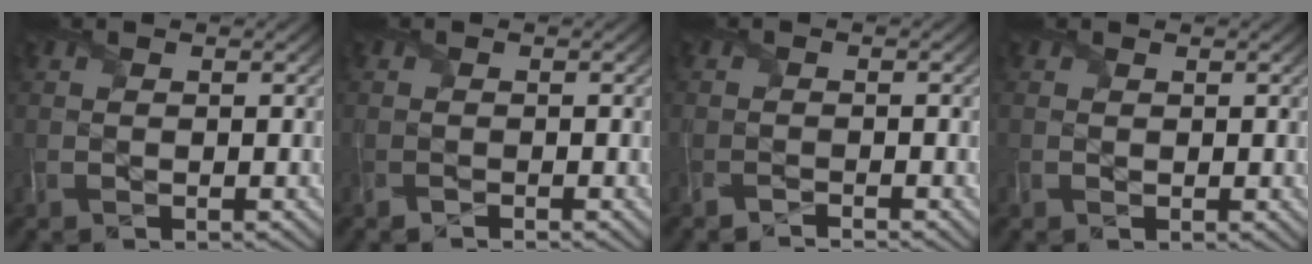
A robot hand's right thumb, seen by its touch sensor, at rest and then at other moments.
{"total": 1.0, "force": [-1.0, 0.3, 0.0], "torque": [0.001, -0.004, -0.024]}
{"total": 1.8, "force": [-1.8, -0.4, -0.4], "torque": [0.012, -0.008, -0.038]}
{"total": 0.7, "force": [0.4, 0.6, -0.1], "torque": [0.004, 0.001, 0.009]}